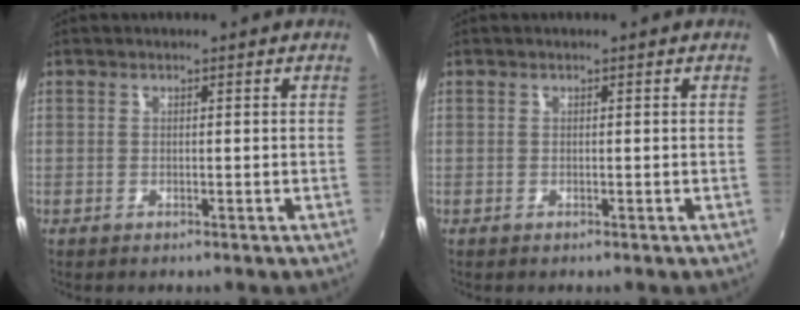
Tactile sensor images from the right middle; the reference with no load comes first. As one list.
[{"total": 0.0}]